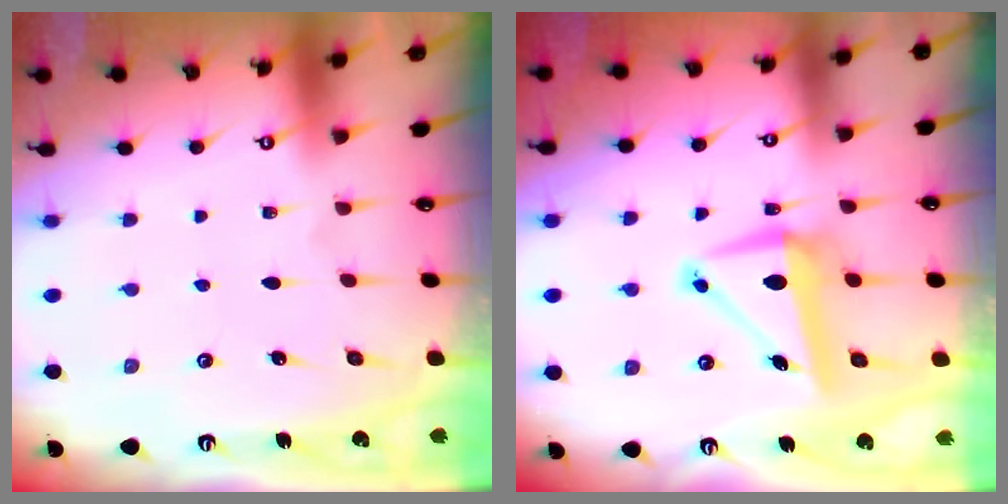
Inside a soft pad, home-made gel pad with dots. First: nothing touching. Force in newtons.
{"total": 10.3, "press": 10.1, "slide": 1.7}